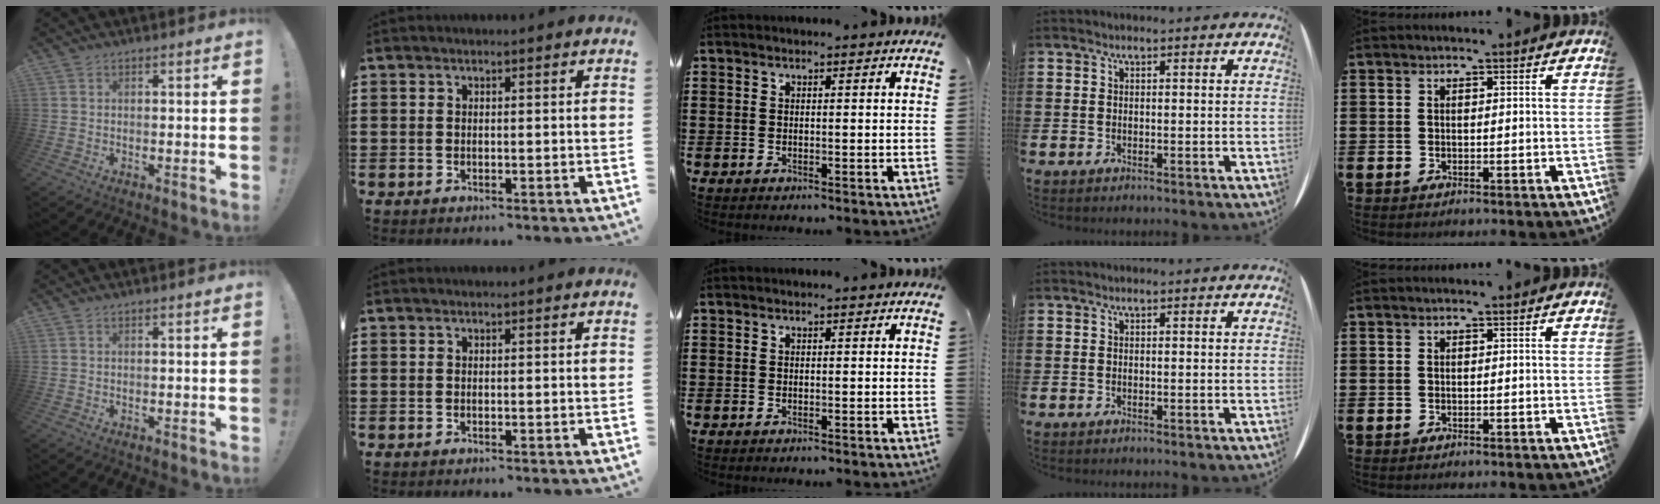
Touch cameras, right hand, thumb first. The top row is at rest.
{}